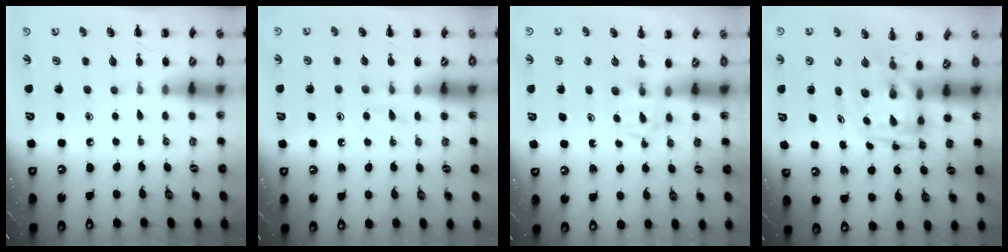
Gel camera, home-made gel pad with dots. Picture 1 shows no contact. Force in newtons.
{"total": 3.6, "press": 3.3, "slide": 1.4}
{"total": 2.7, "press": 2.4, "slide": 1.1}
{"total": 3.3, "press": 3.3, "slide": 0.7}